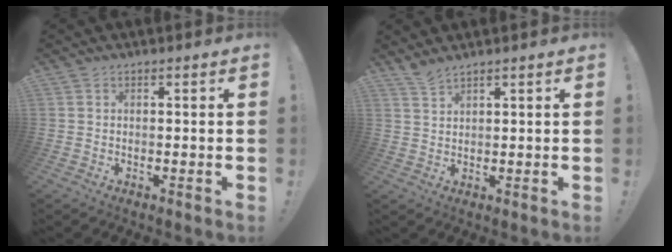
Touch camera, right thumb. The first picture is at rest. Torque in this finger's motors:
{"motor_torque": [-0.15, -0.32, 0.07, -0.08, 0.00]}